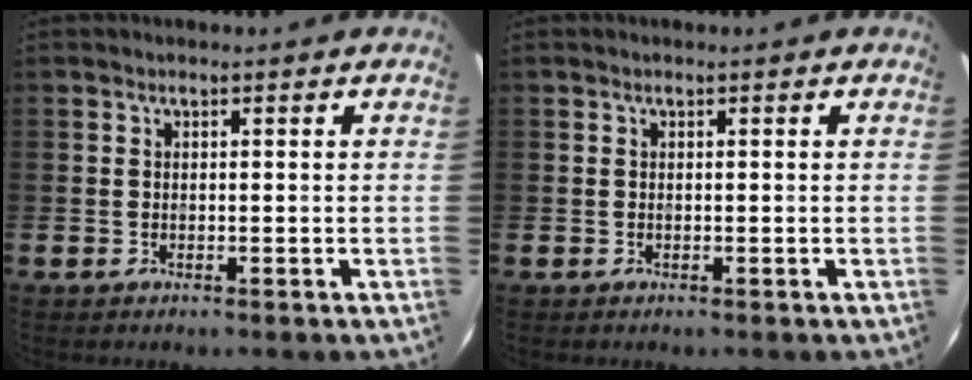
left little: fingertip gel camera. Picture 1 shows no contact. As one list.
[{"total": 0.0}]